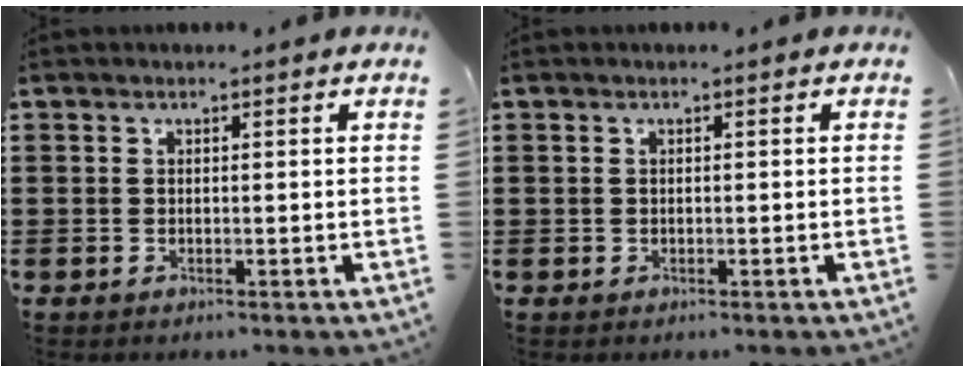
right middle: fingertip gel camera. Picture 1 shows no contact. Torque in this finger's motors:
{"motor_torque": [0.12, 0.01, -0.03, 0.00]}